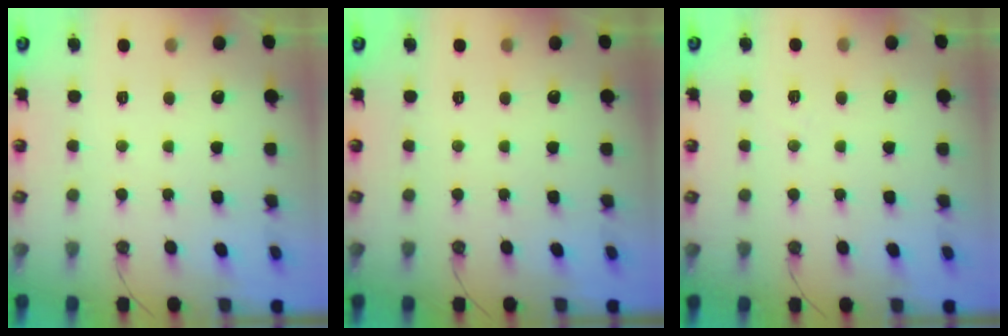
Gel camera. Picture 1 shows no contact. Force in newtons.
{"total": 0.0}
{"total": 5.6, "press": 3.3, "slide": 4.5}